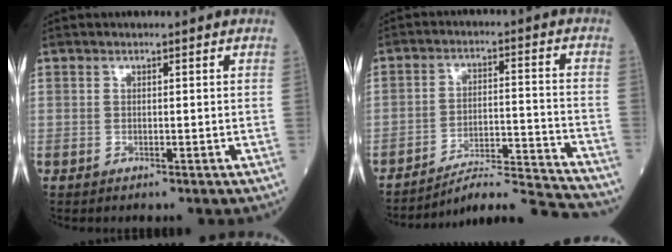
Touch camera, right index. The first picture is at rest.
{"total": 13.0, "force": [-12.8, -1.8, 1.5], "torque": [-0.017, 0.016, -0.197]}